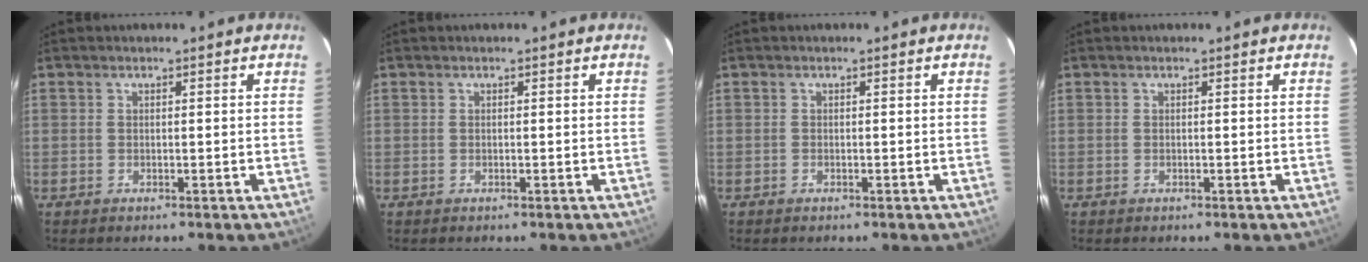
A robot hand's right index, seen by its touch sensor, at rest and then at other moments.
{"total": 0.0}
{"total": 0.0}
{"total": 0.0}